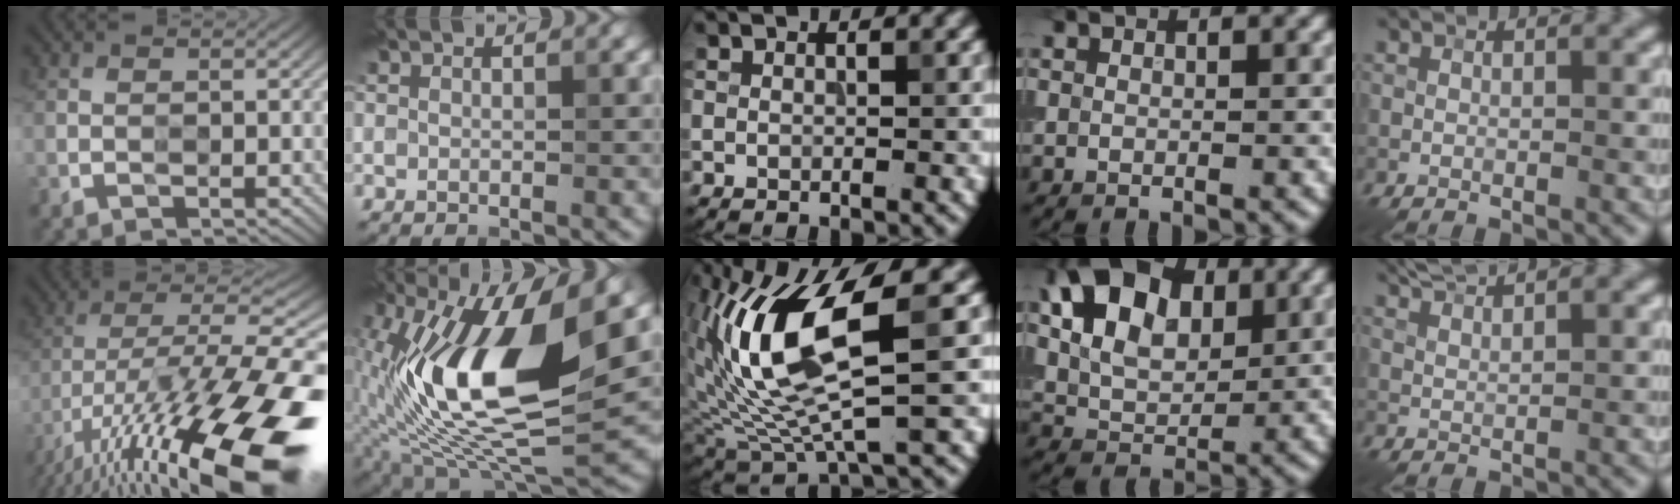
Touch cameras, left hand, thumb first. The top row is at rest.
{"thumb": {"total": 21.2, "force": [-10.8, 6.4, 17.0], "torque": [-0.309, -0.003, -0.184]}, "index": {"total": 15.3, "force": [1.3, 6.4, 13.9], "torque": [-0.254, -0.007, 0.014]}, "middle": {"total": 10.9, "force": [2.1, 3.5, 10.2], "torque": [-0.216, -0.004, 0.043]}, "ring": {"total": 9.4, "force": [2.8, 6.1, 6.7], "torque": [-0.128, 0.009, 0.043]}, "little": {"total": 2.6, "force": [2.2, 0.4, 1.3], "torque": [-0.030, 0.002, 0.041]}}